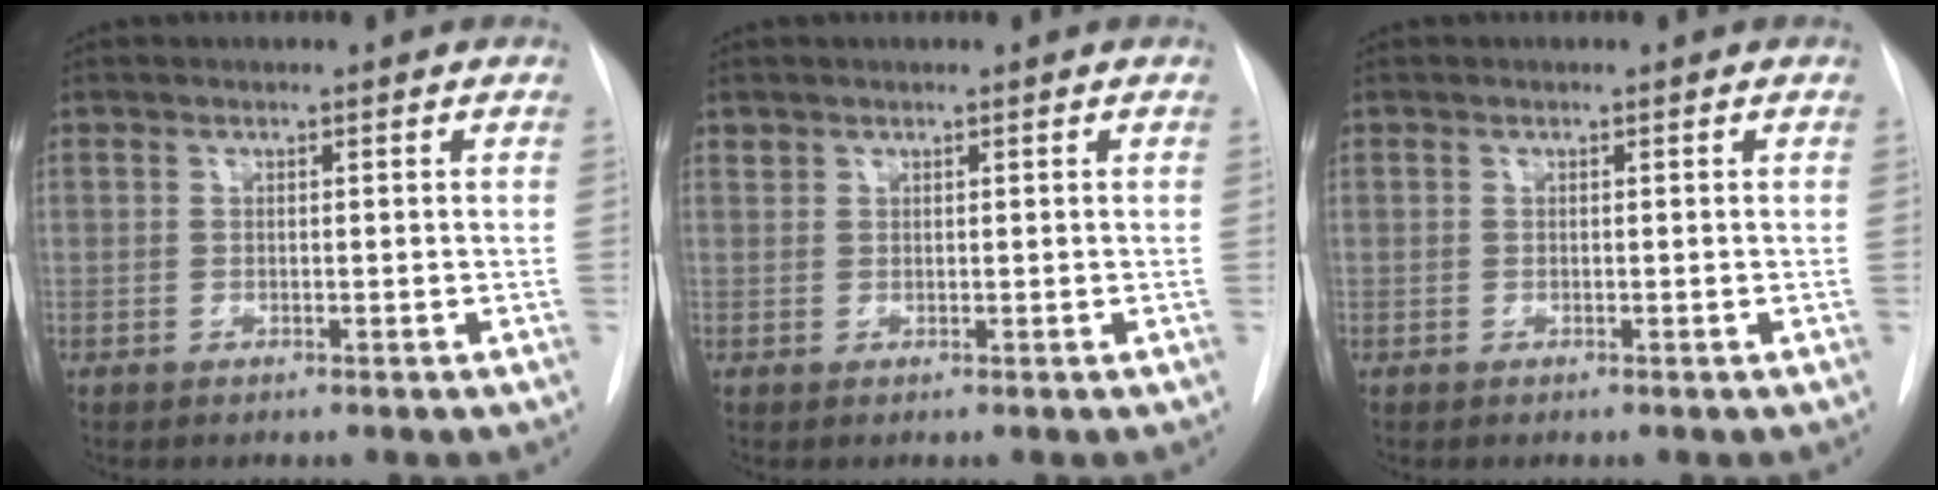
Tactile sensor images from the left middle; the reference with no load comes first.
{"total": 0.6, "force": [0.6, 0.3, -0.1], "torque": [0.001, 0.003, 0.009]}
{"total": 0.0}